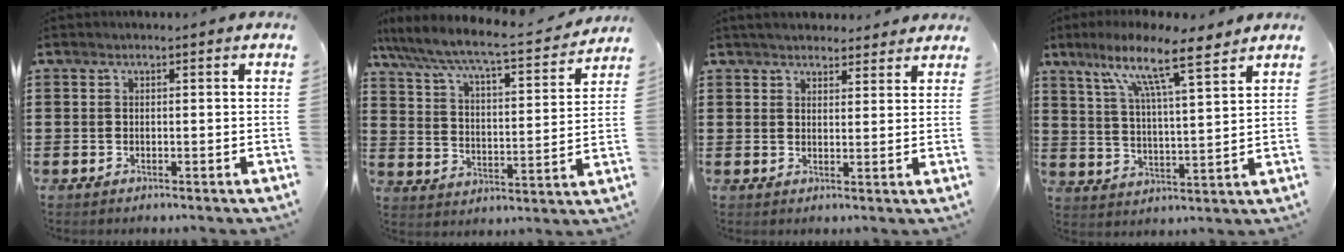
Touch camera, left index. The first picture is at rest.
{"total": 6.6, "force": [5.9, 0.2, 2.9], "torque": [-0.086, -0.044, 0.093]}
{"total": 3.4, "force": [3.2, 0.8, 0.6], "torque": [-0.020, -0.004, 0.060]}
{"total": 10.9, "force": [8.0, 1.4, 7.2], "torque": [-0.146, -0.036, 0.134]}